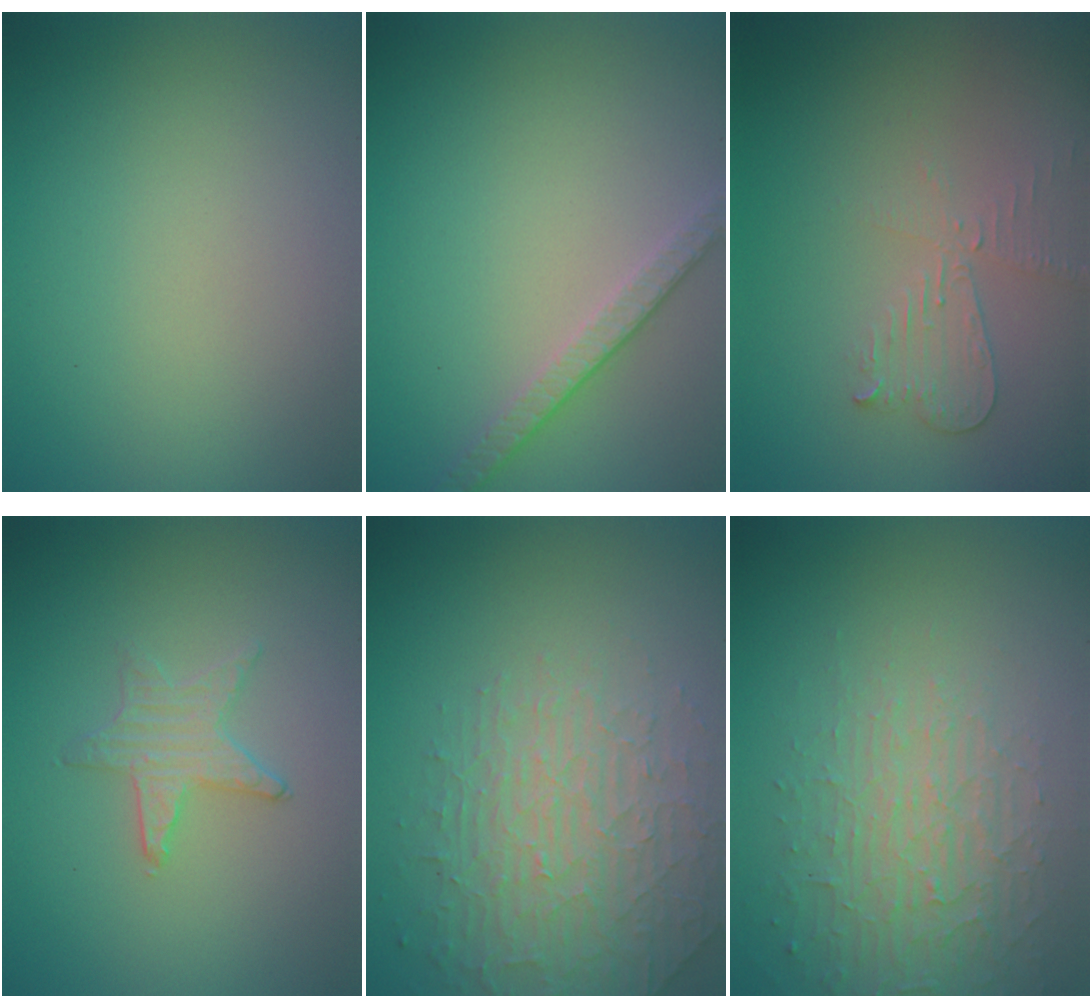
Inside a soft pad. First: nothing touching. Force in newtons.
{"total": 2.5, "press": 2.2, "slide": 1.2}
{"total": 2.6, "press": 2.5, "slide": 0.6}
{"total": 1.2, "press": 1.2, "slide": 0.1}
{"total": 3.7, "press": 3.5, "slide": 1.1}
{"total": 3.7, "press": 3.2, "slide": 1.9}